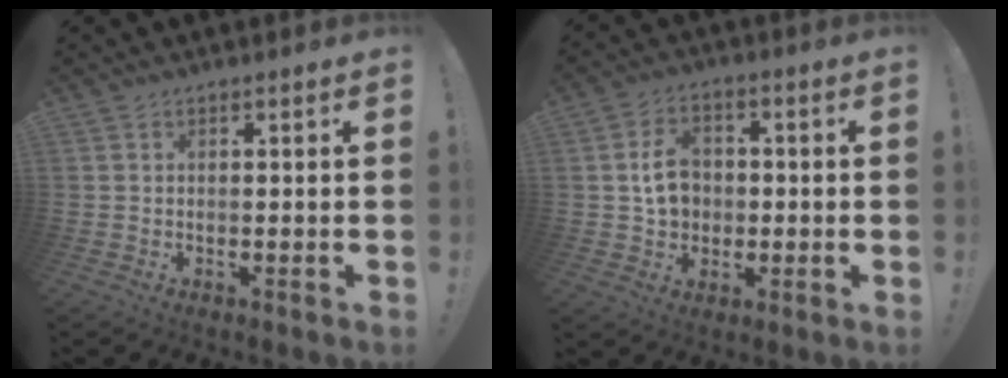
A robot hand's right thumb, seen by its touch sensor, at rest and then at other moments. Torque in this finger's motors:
{"motor_torque": [0.62, 0.54, -0.05, 0.04, 0.04]}